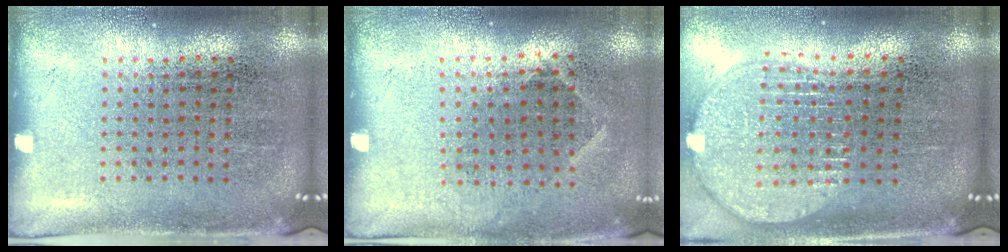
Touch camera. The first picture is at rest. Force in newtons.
{"total": 0.9, "press": 0.7, "slide": 0.7}
{"total": 1.9, "press": 1.6, "slide": 1.1}